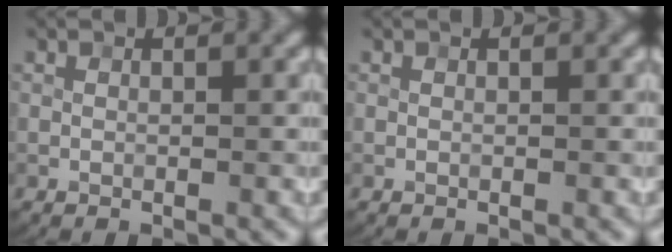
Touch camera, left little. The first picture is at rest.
{"total": 0.0}